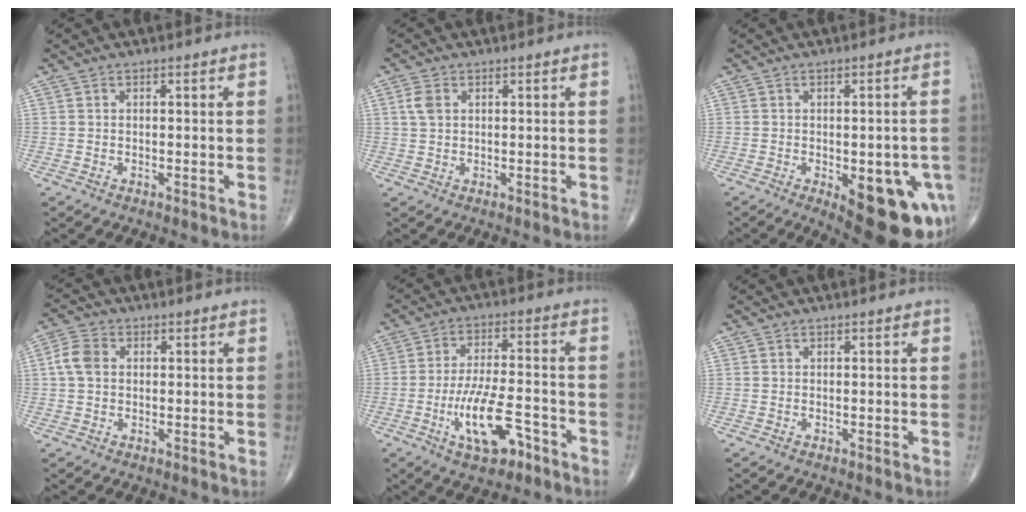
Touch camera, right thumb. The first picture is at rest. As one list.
[{"total": 3.0, "force": [0.9, 2.0, 2.0], "torque": [-0.045, 0.005, 0.018]}, {"total": 17.4, "force": [-6.6, 7.4, 14.3], "torque": [-0.121, 0.000, -0.068]}, {"total": 4.8, "force": [0.5, 3.5, 3.2], "torque": [-0.067, 0.012, 0.005]}, {"total": 11.3, "force": [-5.2, 4.2, 9.0], "torque": [-0.163, 0.027, -0.085]}, {"total": 0.0}]